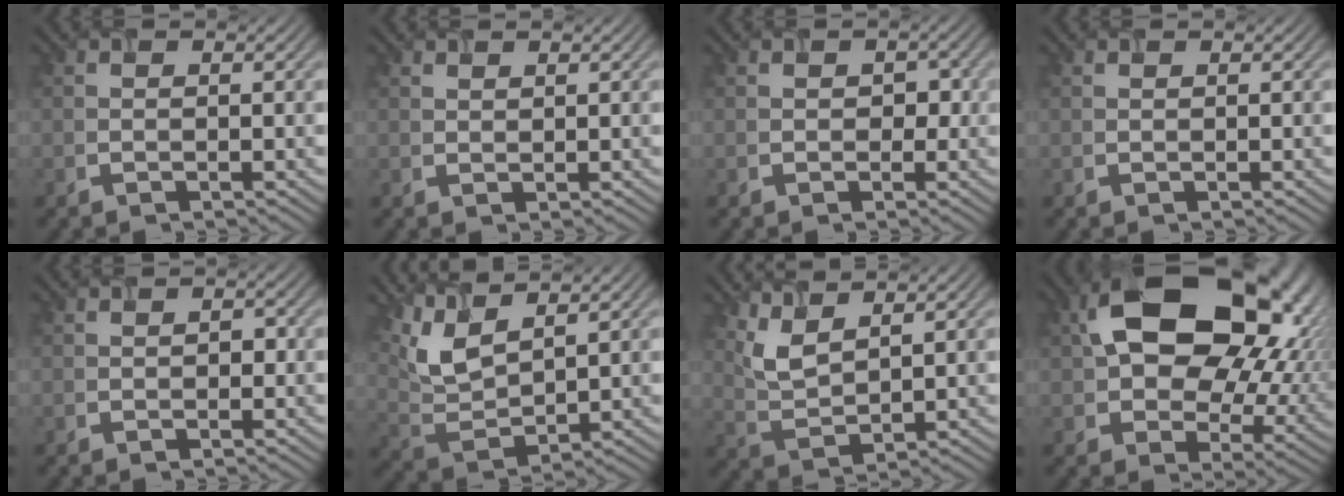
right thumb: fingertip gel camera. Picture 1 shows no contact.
{"total": 0.8, "force": [0.8, 0.2, 0.2], "torque": [-0.010, -0.002, 0.019]}
{"total": 1.4, "force": [0.0, 1.2, 0.8], "torque": [-0.013, -0.005, 0.003]}
{"total": 0.0}
{"total": 0.9, "force": [0.0, 0.7, 0.5], "torque": [-0.008, 0.000, 0.001]}
{"total": 7.6, "force": [4.6, 2.9, 5.3], "torque": [-0.130, -0.001, 0.100]}
{"total": 5.2, "force": [3.6, 1.8, 3.3], "torque": [-0.089, -0.005, 0.079]}
{"total": 19.7, "force": [5.9, 13.1, 13.4], "torque": [-0.213, -0.006, 0.124]}